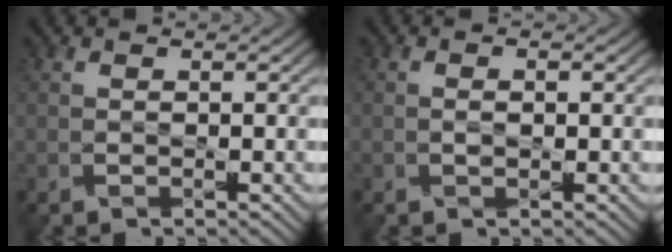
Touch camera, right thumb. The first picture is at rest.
{"total": 1.2, "force": [0.0, 0.5, 1.1], "torque": [-0.020, 0.000, 0.001]}